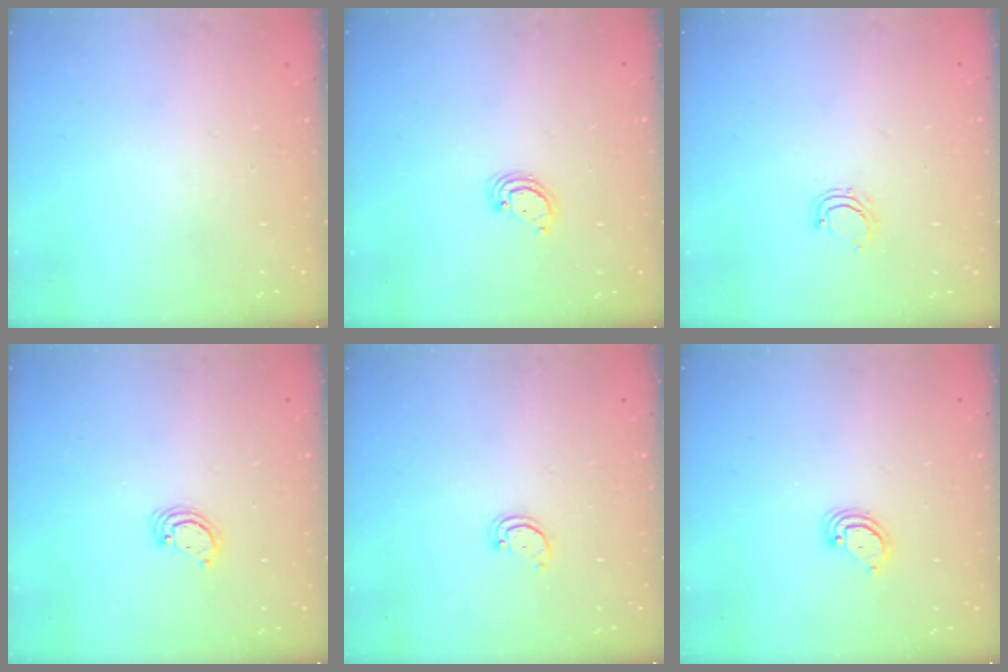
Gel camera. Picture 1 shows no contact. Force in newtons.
{"total": 2.3, "press": 2.3, "slide": 0.2}
{"total": 4.9, "press": 4.8, "slide": 0.9}
{"total": 3.0, "press": 2.9, "slide": 0.3}
{"total": 2.2, "press": 2.2, "slide": 0.2}
{"total": 3.6, "press": 3.6, "slide": 0.2}